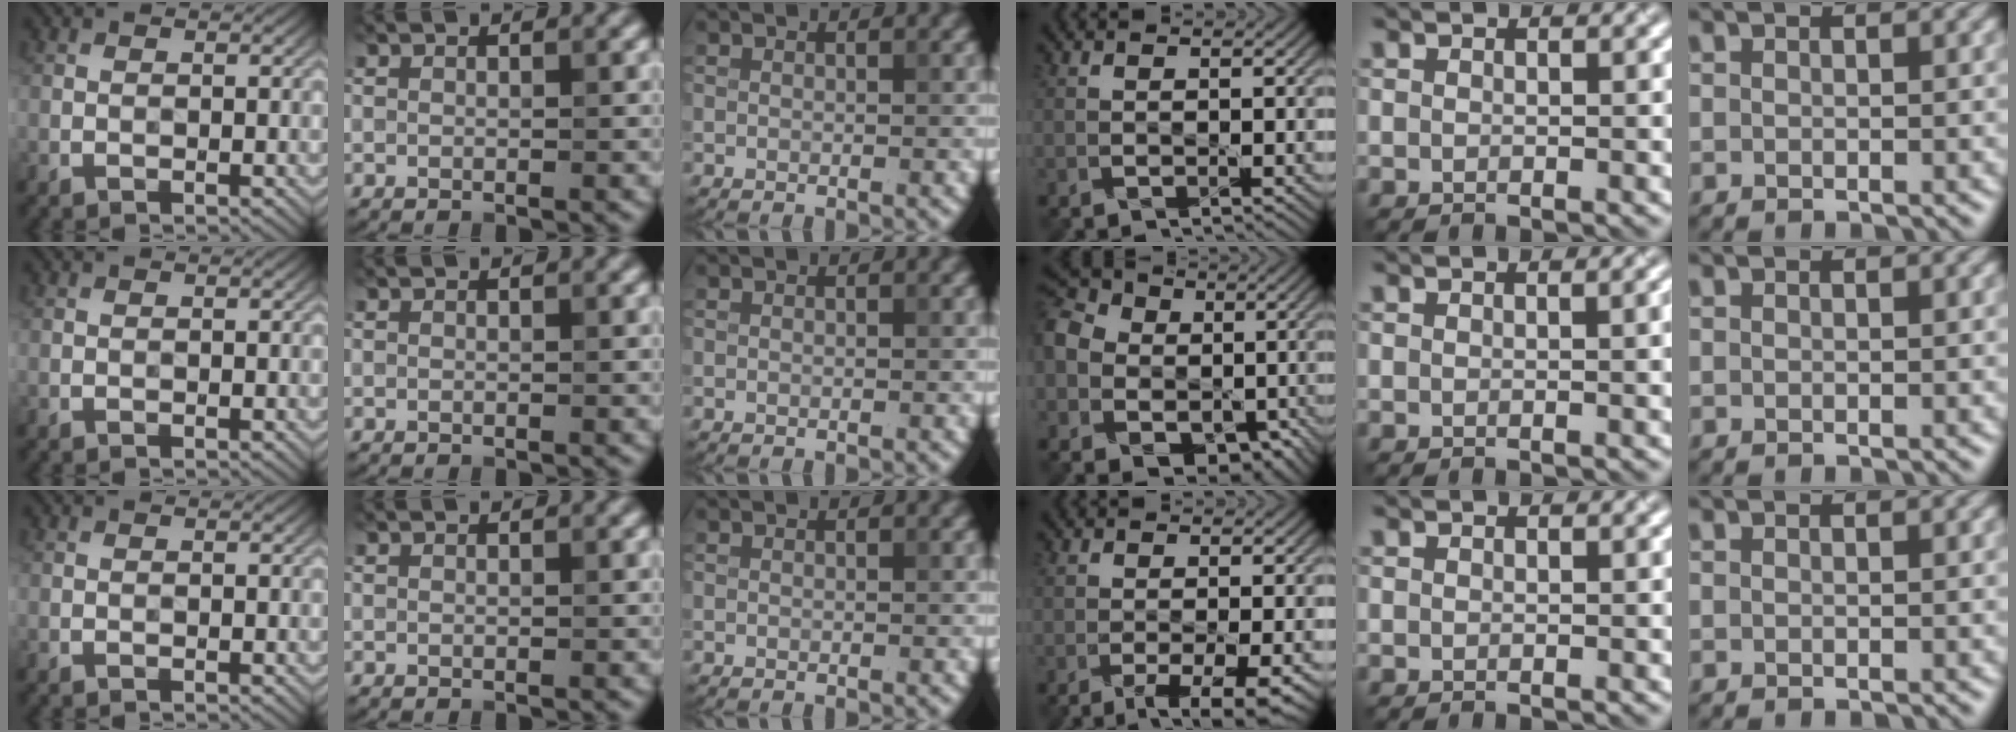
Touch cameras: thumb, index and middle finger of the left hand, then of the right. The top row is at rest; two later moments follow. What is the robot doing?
{"motion": "pour", "object": "watering can"}